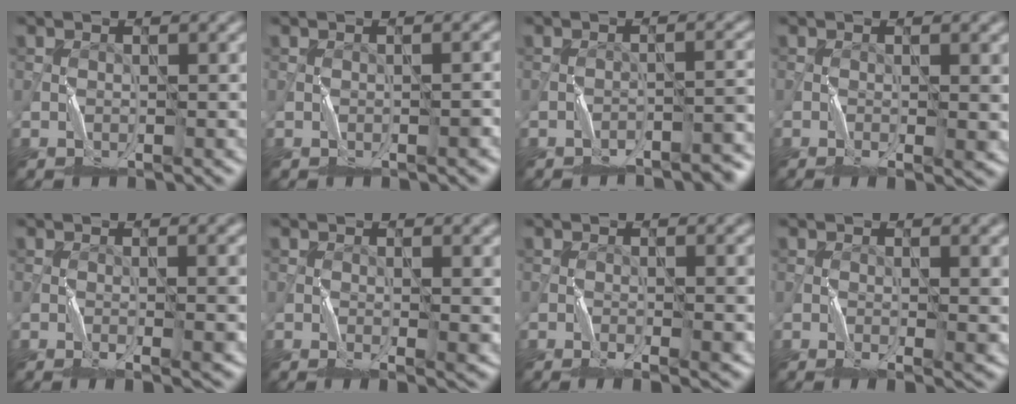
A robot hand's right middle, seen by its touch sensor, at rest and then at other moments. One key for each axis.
{"total": 0.6, "fx": -0.4, "fy": 0.0, "fz": 0.4, "tx": -0.006, "ty": 0.008, "tz": -0.004}
{"total": 3.4, "fx": -3.0, "fy": 0.6, "fz": 1.4, "tx": -0.016, "ty": 0.013, "tz": -0.045}
{"total": 3.1, "fx": -0.8, "fy": 0.5, "fz": 3.0, "tx": -0.048, "ty": -0.005, "tz": -0.014}
{"total": 3.7, "fx": -0.8, "fy": 0.7, "fz": 3.5, "tx": -0.050, "ty": -0.001, "tz": -0.012}
{"total": 3.2, "fx": -0.5, "fy": 0.6, "fz": 3.1, "tx": -0.048, "ty": -0.006, "tz": -0.009}
{"total": 3.3, "fx": -1.1, "fy": 0.6, "fz": 3.0, "tx": -0.048, "ty": -0.003, "tz": -0.019}
{"total": 3.7, "fx": -0.7, "fy": 0.8, "fz": 3.6, "tx": -0.055, "ty": -0.008, "tz": -0.012}